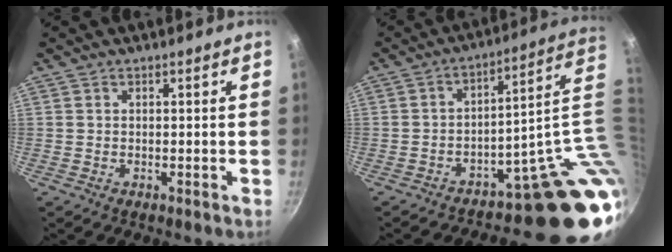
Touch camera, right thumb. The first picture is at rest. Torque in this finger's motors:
{"motor_torque": [4.87, 0.14, 1.58, -1.18, 0.10]}